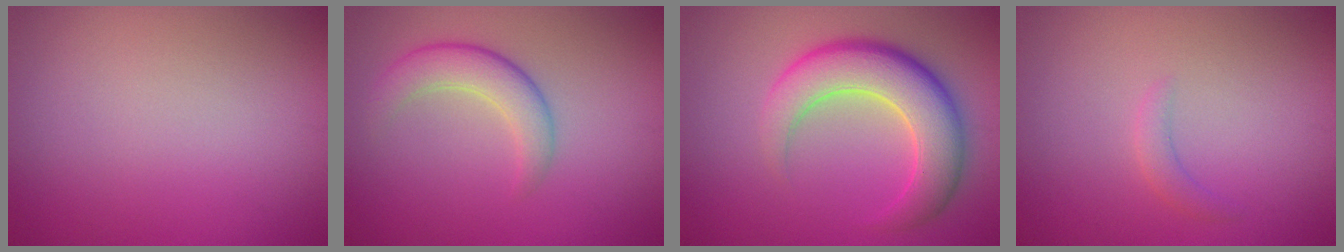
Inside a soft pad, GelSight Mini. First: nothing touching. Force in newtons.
{"total": 3.5, "press": 3.5, "slide": 0.1}
{"total": 7.1, "press": 7.1, "slide": 0.4}
{"total": 1.2, "press": 1.2, "slide": 0.1}